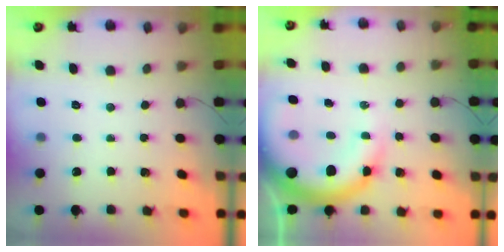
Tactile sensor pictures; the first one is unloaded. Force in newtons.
{"total": 14.1, "press": 13.7, "slide": 3.0}